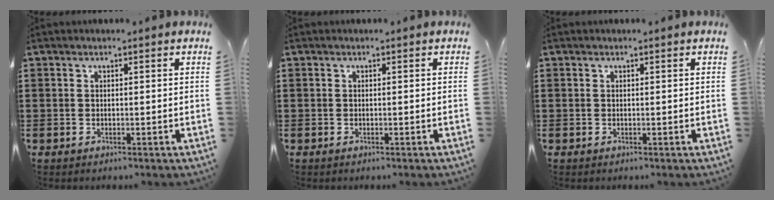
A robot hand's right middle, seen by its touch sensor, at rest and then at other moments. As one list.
[{"total": 0.0}, {"total": 0.0}]